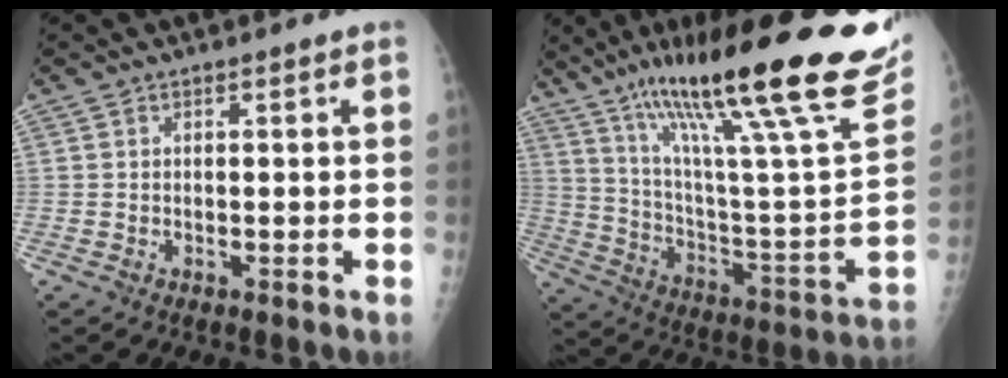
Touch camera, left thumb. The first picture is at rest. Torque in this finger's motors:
{"motor_torque": [0.46, 0.42, 1.64, -1.15, 0.23]}